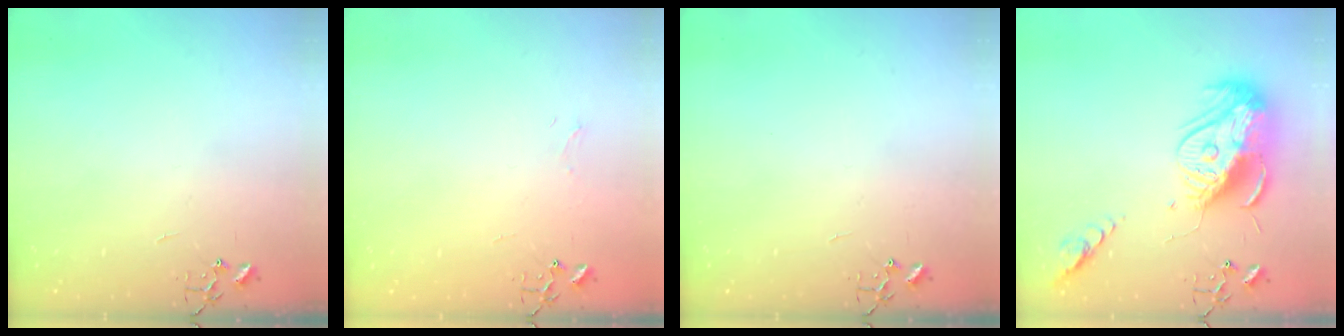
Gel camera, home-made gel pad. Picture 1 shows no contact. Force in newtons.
{"total": 3.5, "press": 3.5, "slide": 0.6}
{"total": 0.0}
{"total": 19.7, "press": 19.6, "slide": 1.9}